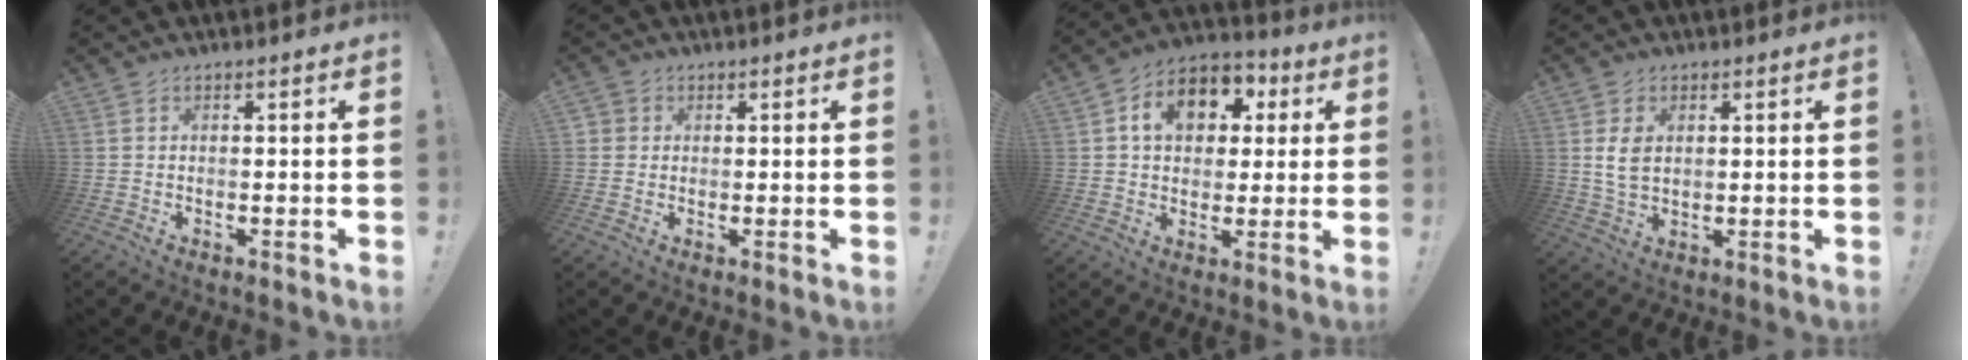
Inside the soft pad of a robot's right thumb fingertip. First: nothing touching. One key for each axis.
{"total": 2.0, "fx": 0.3, "fy": 2.0, "fz": 0.5, "tx": -0.007, "ty": 0.000, "tz": 0.007}
{"total": 12.6, "fx": 3.6, "fy": 9.6, "fz": 7.4, "tx": -0.112, "ty": 0.002, "tz": 0.071}
{"total": 5.9, "fx": 1.4, "fy": 3.9, "fz": 4.2, "tx": -0.072, "ty": -0.005, "tz": 0.023}